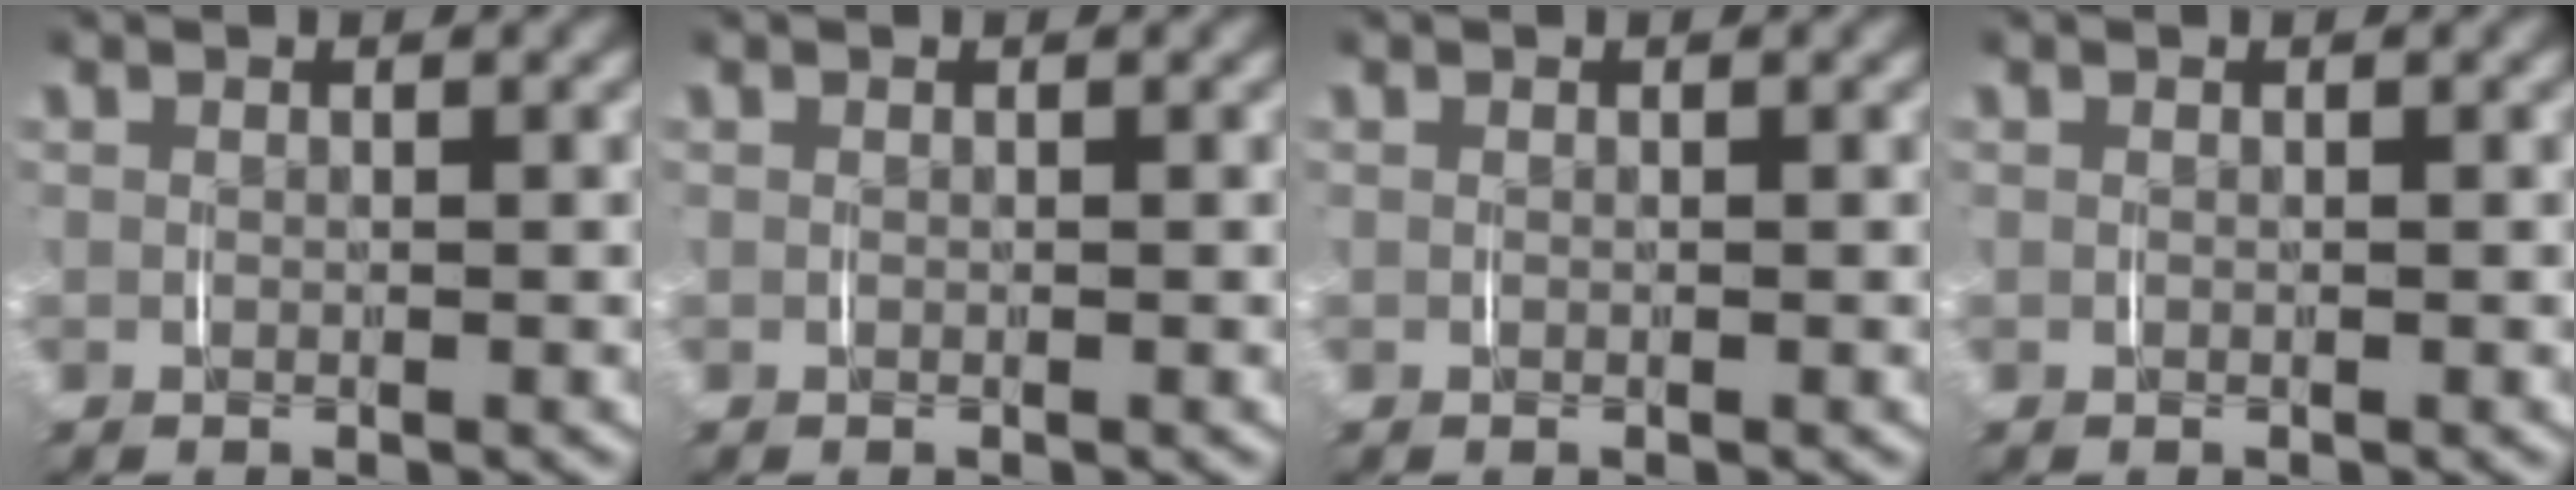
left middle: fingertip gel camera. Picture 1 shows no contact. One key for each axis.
{"total": 0.0}
{"total": 0.0}
{"total": 0.0}